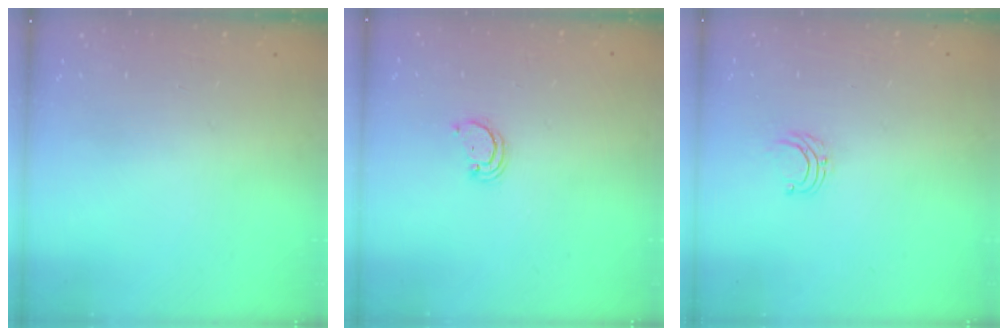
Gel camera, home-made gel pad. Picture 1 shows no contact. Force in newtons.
{"total": 2.1, "press": 2.1, "slide": 0.2}
{"total": 4.3, "press": 4.3, "slide": 0.3}